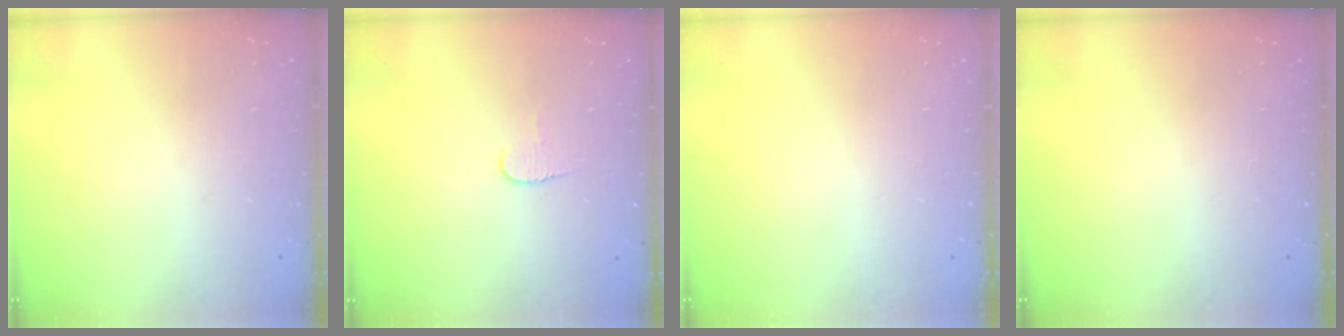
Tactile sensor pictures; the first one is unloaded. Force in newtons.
{"total": 4.1, "press": 4.1, "slide": 0.4}
{"total": 0.0}
{"total": 0.0}